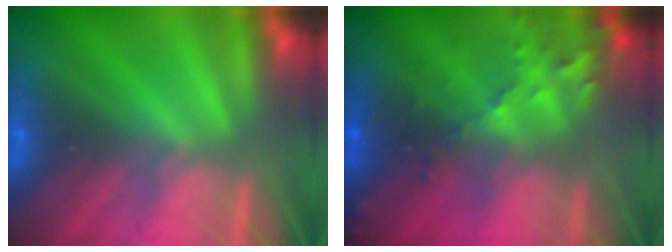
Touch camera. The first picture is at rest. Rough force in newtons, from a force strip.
{"total": 5.8}